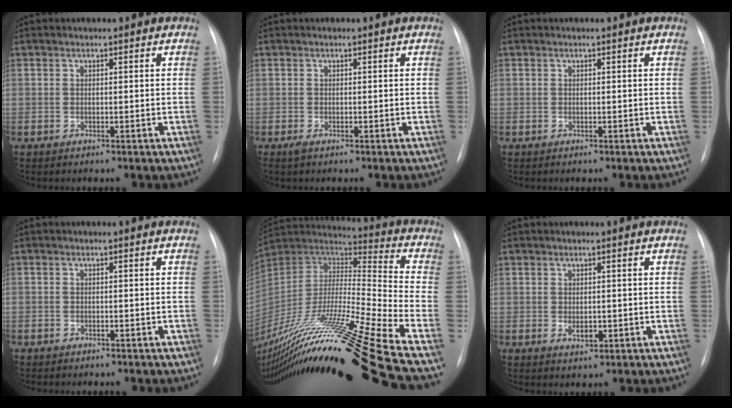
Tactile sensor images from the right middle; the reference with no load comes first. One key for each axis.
{"total": 0.8, "fx": -0.5, "fy": 0.2, "fz": 0.6, "tx": -0.012, "ty": -0.002, "tz": -0.006}
{"total": 0.0}
{"total": 1.8, "fx": -1.5, "fy": 1.0, "fz": 0.6, "tx": -0.014, "ty": 0.002, "tz": -0.017}
{"total": 30.9, "fx": -23.6, "fy": -3.0, "fz": 19.8, "tx": -0.331, "ty": -0.049, "tz": -0.419}
{"total": 2.1, "fx": -0.5, "fy": 1.2, "fz": 1.7, "tx": -0.028, "ty": -0.001, "tz": -0.003}